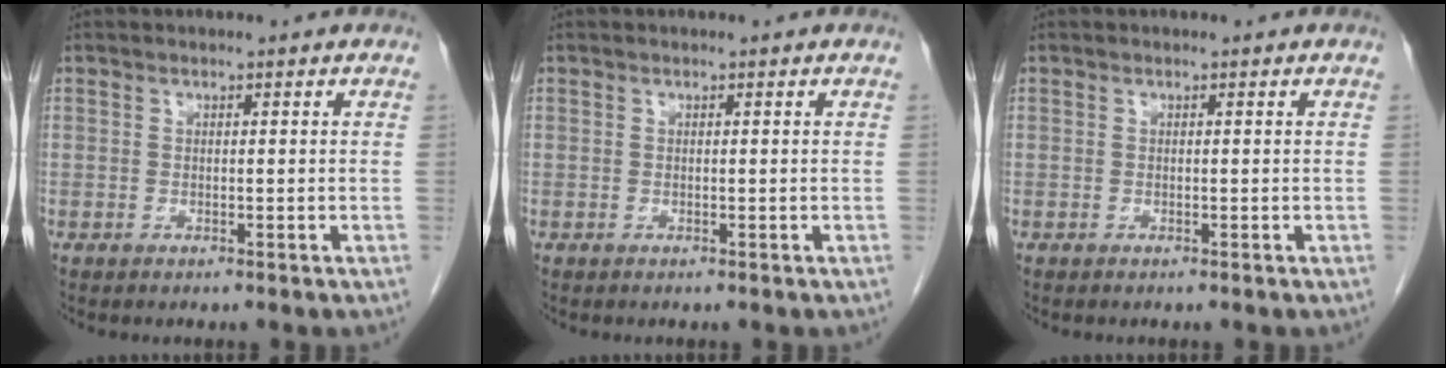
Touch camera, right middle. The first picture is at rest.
{"total": 0.0}
{"total": 0.0}